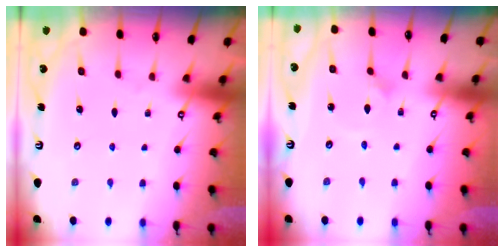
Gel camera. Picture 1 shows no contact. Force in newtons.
{"total": 1.4, "press": 1.4, "slide": 0.1}